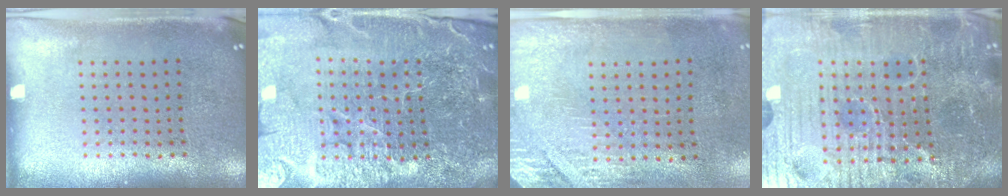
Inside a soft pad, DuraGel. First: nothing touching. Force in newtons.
{"total": 6.2, "press": 5.5, "slide": 2.8}
{"total": 2.9, "press": 2.5, "slide": 1.5}
{"total": 6.1, "press": 5.7, "slide": 2.2}